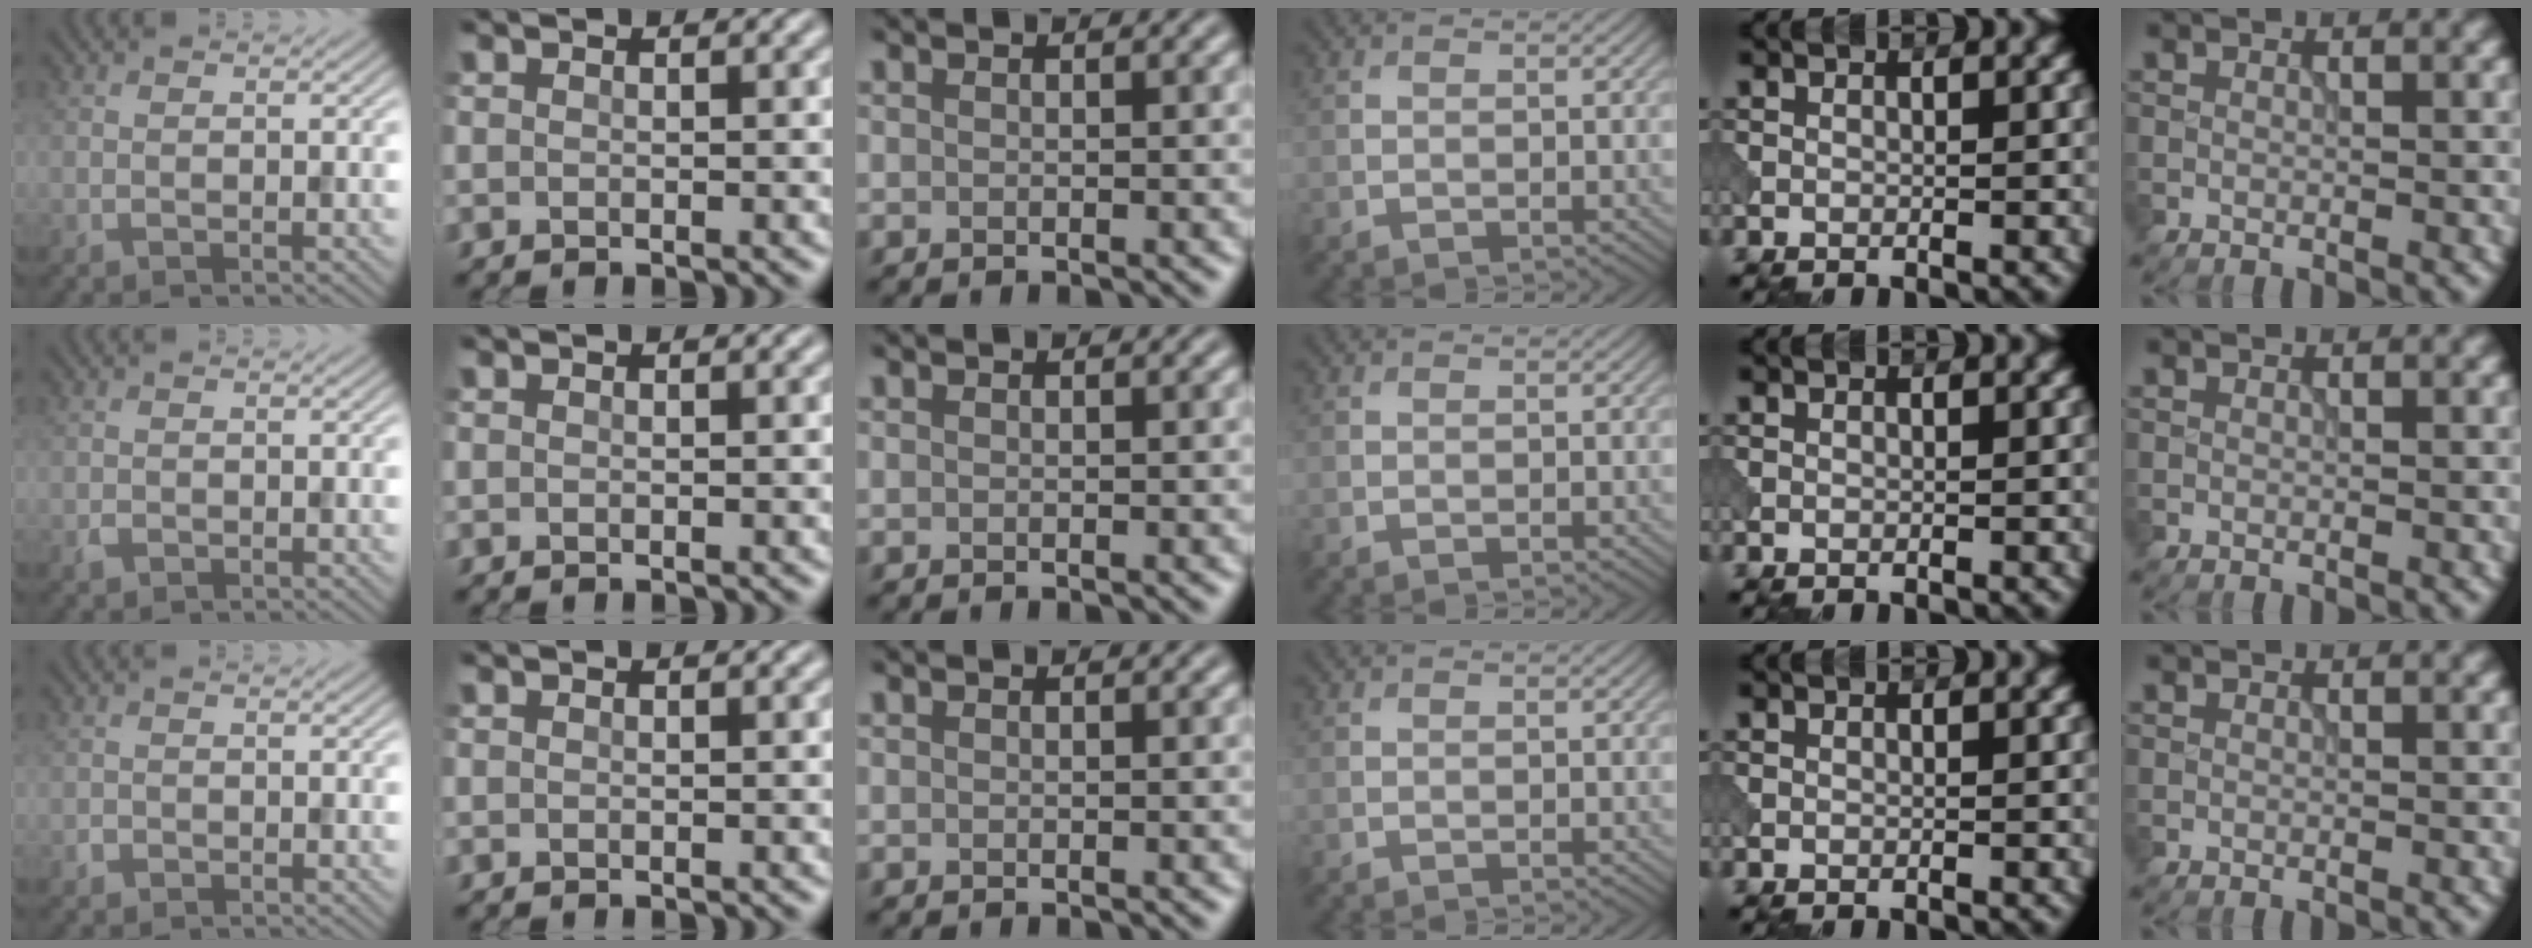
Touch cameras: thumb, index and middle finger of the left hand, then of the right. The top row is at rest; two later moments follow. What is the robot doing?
{"motion": "open", "object": "sandwich press"}